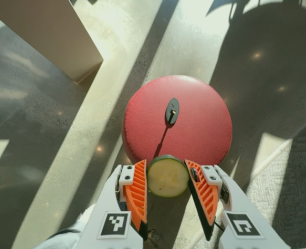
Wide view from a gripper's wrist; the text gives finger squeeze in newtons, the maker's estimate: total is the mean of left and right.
{"total": 9.5, "left": 9.6, "right": 9.3}